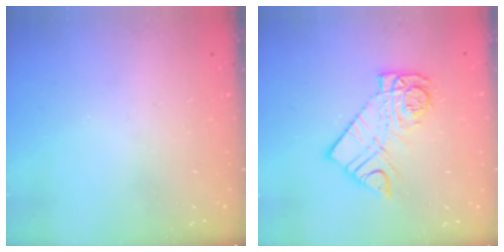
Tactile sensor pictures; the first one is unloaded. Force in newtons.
{"total": 11.7, "press": 11.7, "slide": 1.0}